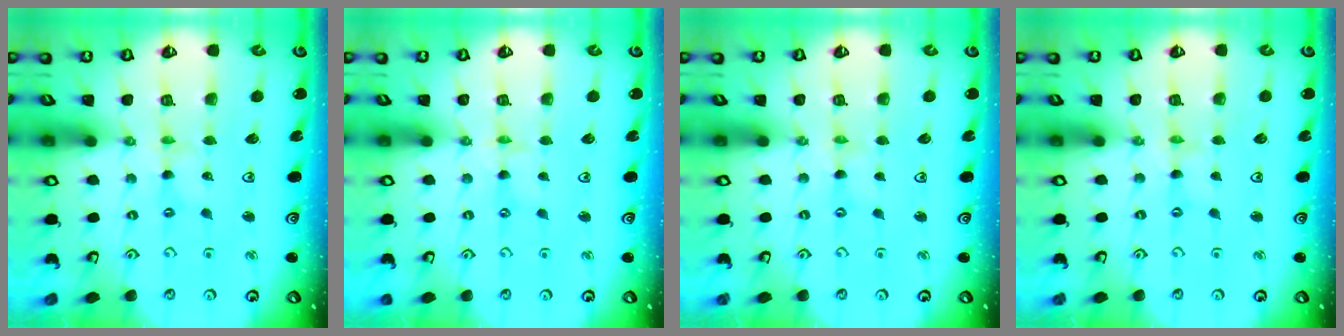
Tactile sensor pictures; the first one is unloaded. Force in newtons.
{"total": 1.0, "press": 1.0, "slide": 0.2}
{"total": 0.0}
{"total": 0.0}